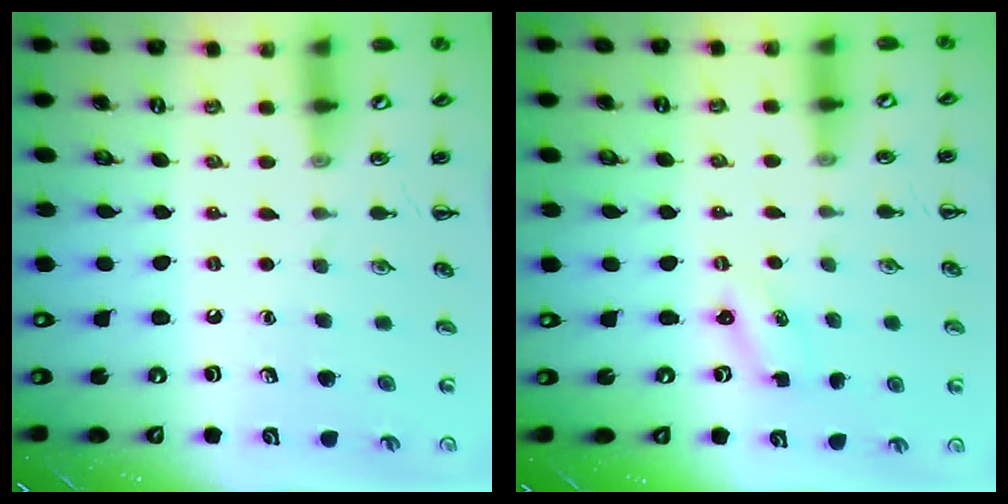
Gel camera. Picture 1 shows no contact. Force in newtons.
{"total": 1.6, "press": 1.5, "slide": 0.4}